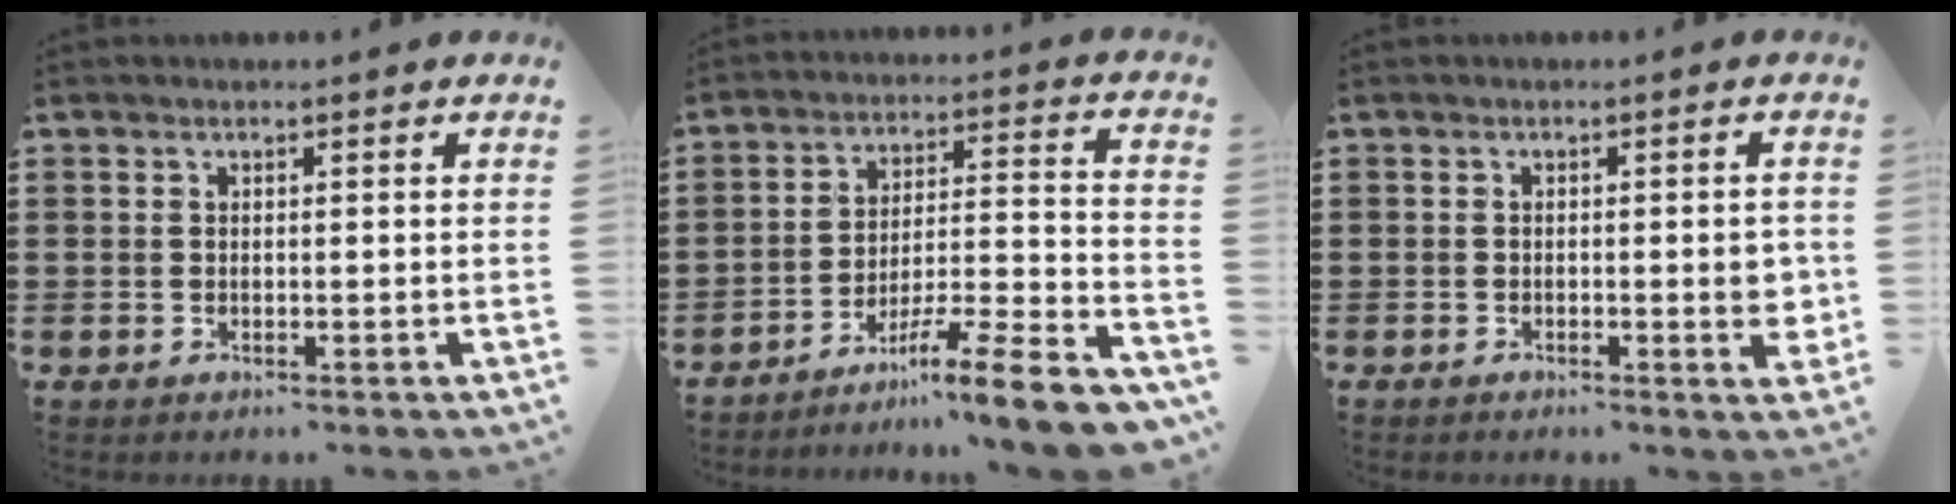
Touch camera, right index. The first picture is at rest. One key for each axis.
{"total": 10.2, "fx": -8.4, "fy": 0.0, "fz": 5.9, "tx": -0.081, "ty": 0.008, "tz": -0.164}
{"total": 3.3, "fx": -0.6, "fy": 1.0, "fz": 3.1, "tx": -0.043, "ty": -0.002, "tz": -0.013}